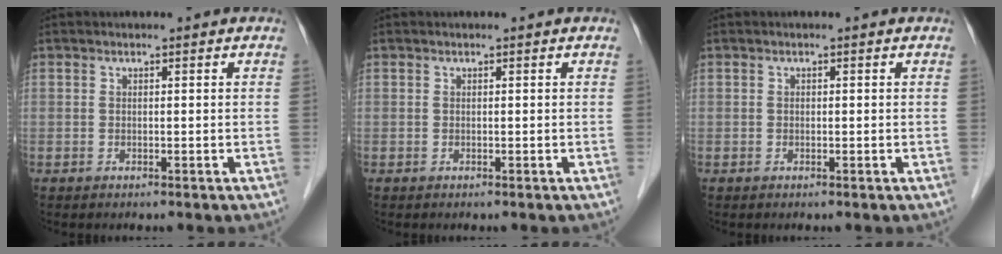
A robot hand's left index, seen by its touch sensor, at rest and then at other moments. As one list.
[{"total": 0.0}, {"total": 0.0}]